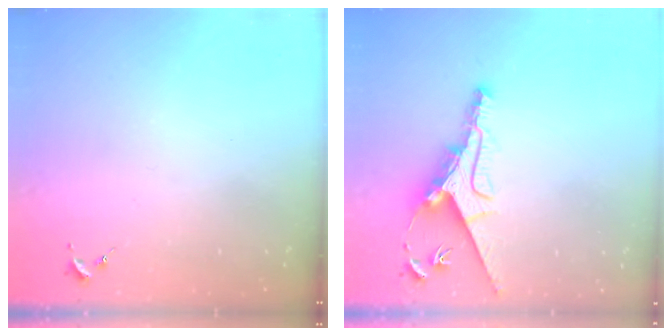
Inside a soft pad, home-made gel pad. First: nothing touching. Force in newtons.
{"total": 10.4, "press": 10.4, "slide": 0.2}